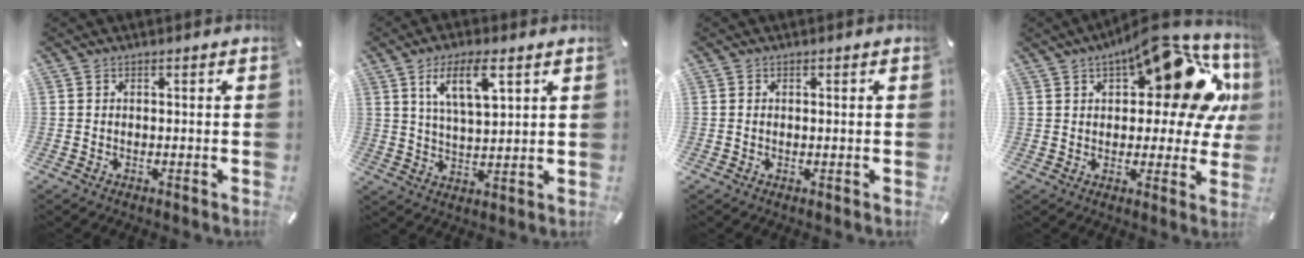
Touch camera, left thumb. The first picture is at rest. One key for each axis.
{"total": 10.0, "fx": 5.1, "fy": 3.8, "fz": 7.7, "tx": -0.138, "ty": -0.004, "tz": 0.085}
{"total": 0.7, "fx": 0.0, "fy": 0.3, "fz": 0.6, "tx": -0.013, "ty": 0.000, "tz": 0.000}
{"total": 19.7, "fx": 9.1, "fy": 9.3, "fz": 14.8, "tx": -0.190, "ty": -0.053, "tz": 0.145}